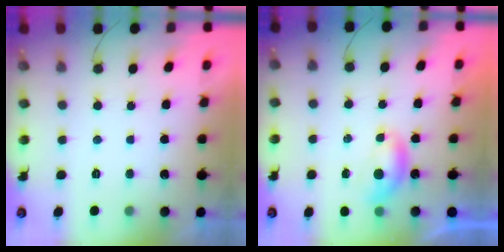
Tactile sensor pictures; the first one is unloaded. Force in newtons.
{"total": 4.4, "press": 4.4, "slide": 0.4}